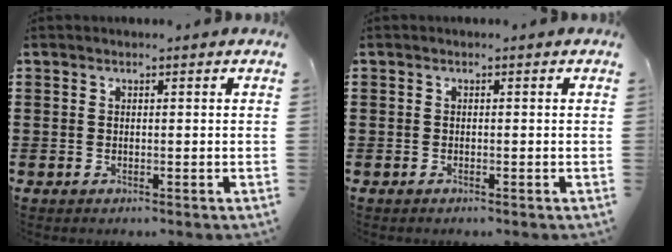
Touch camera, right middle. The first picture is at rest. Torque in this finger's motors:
{"motor_torque": [-0.40, 0.00, 0.06, 0.09]}